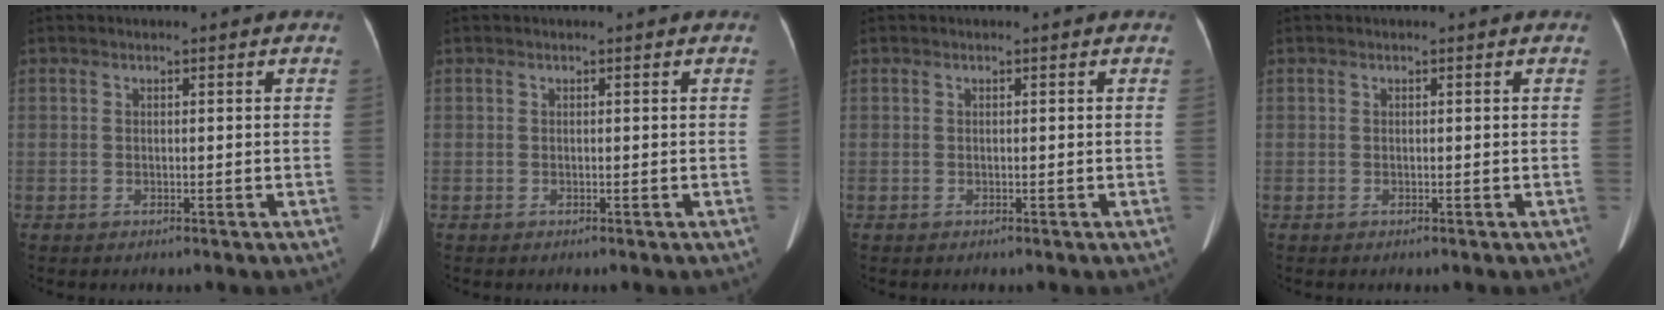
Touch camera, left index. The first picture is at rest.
{"total": 0.0}
{"total": 0.0}
{"total": 0.0}